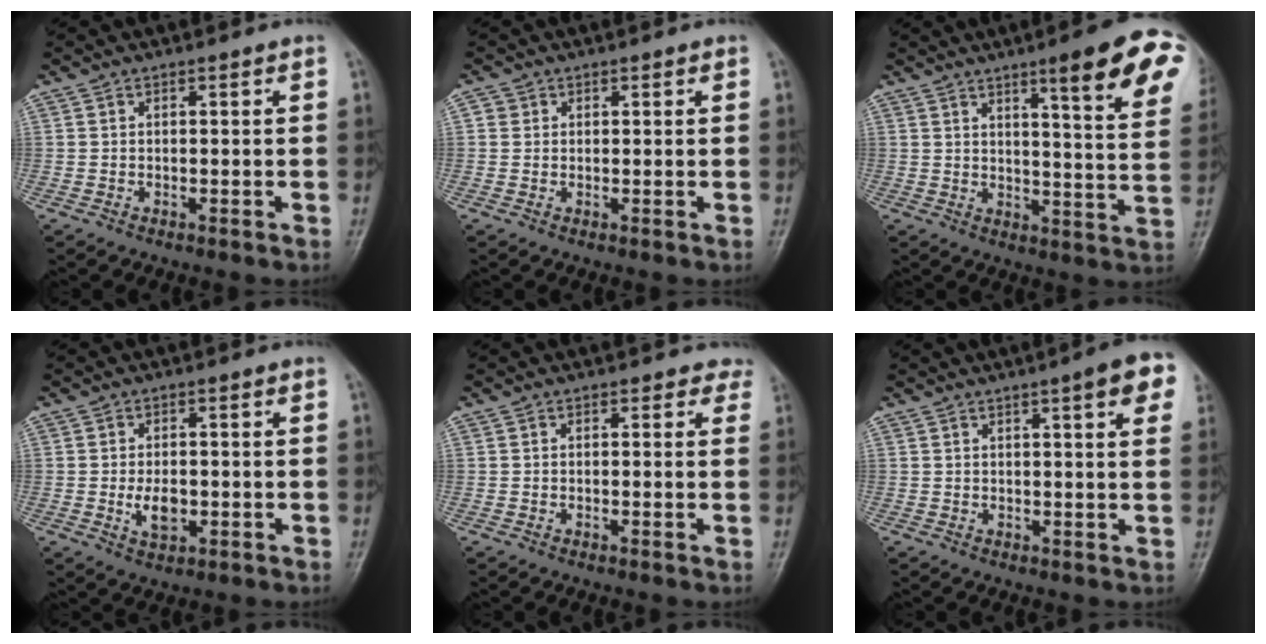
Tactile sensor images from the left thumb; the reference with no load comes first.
{"total": 1.7, "force": [0.5, 1.6, 0.3], "torque": [0.007, 0.001, 0.002]}
{"total": 16.1, "force": [8.5, 2.3, 13.4], "torque": [-0.146, -0.043, 0.108]}
{"total": 4.5, "force": [-0.8, 2.7, 3.6], "torque": [-0.056, -0.002, -0.010]}
{"total": 2.0, "force": [1.5, 1.3, 0.2], "torque": [0.021, -0.006, -0.003]}
{"total": 7.9, "force": [3.8, 1.4, 6.8], "torque": [-0.071, -0.003, 0.041]}